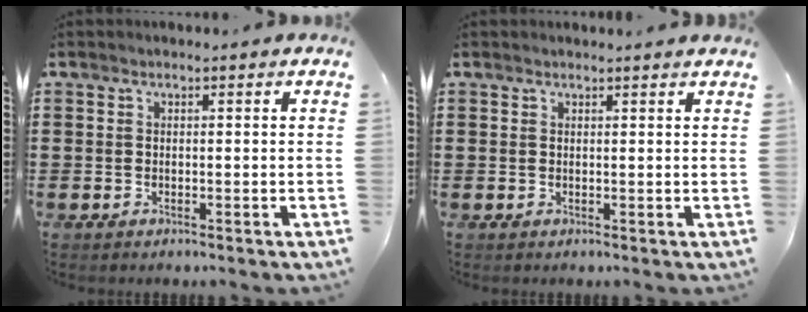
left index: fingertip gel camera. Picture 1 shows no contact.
{"total": 0.9, "force": [0.8, -0.1, 0.2], "torque": [-0.006, -0.003, 0.017]}